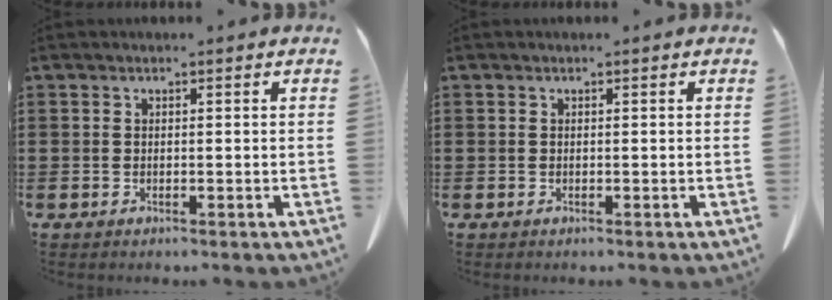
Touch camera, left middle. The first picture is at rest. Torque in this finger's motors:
{"motor_torque": [0.12, -0.13, 0.03, 0.01]}